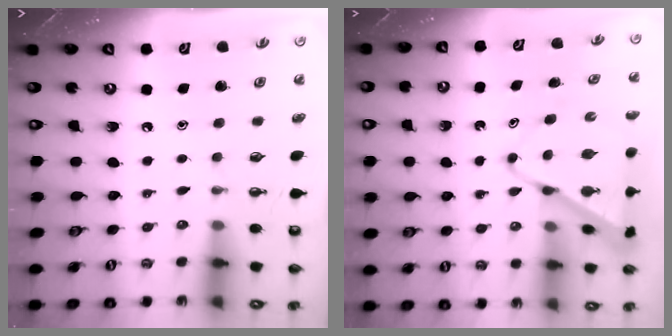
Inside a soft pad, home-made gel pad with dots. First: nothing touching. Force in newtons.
{"total": 10.2, "press": 10.2, "slide": 0.7}